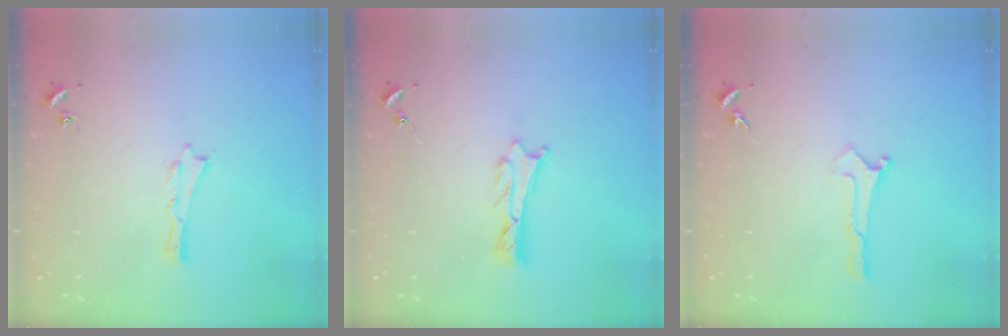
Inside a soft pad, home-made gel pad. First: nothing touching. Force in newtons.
{"total": 1.2, "press": 1.2, "slide": 0.0}
{"total": 0.0}